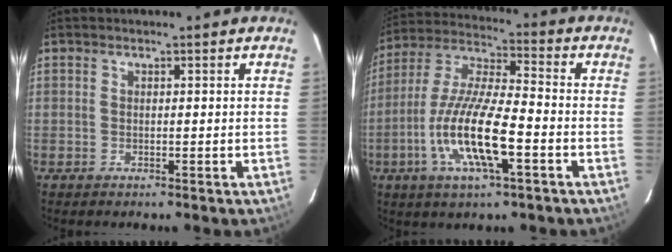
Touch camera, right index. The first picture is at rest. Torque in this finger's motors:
{"motor_torque": [1.33, -0.80, 1.05, 0.21]}